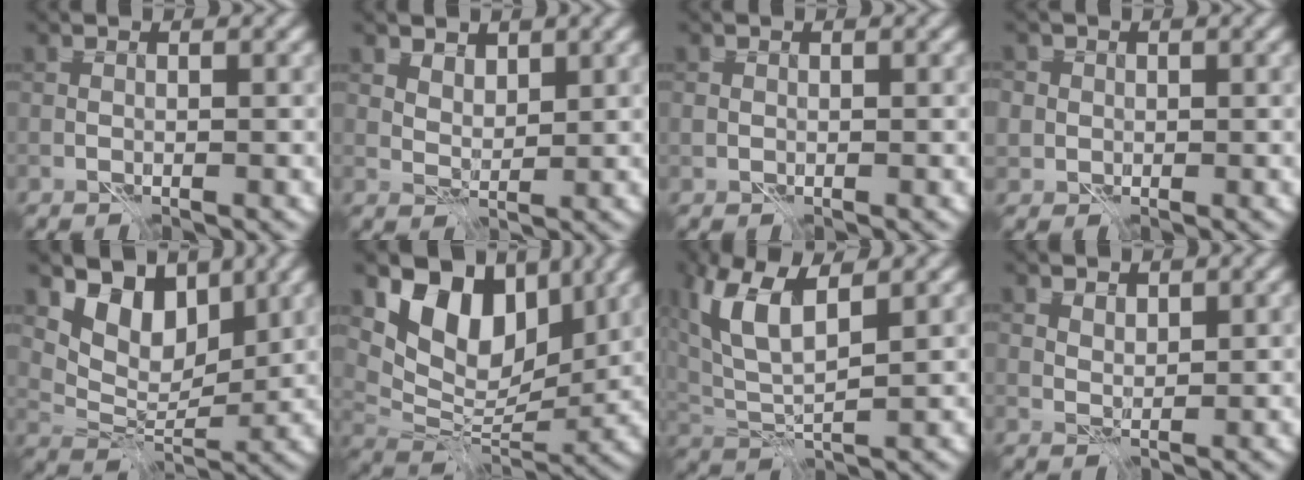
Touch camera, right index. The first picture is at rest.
{"total": 2.8, "force": [2.0, 1.6, 1.2], "torque": [-0.030, -0.011, 0.050]}
{"total": 0.5, "force": [0.1, 0.5, 0.1], "torque": [0.001, -0.001, 0.003]}
{"total": 2.6, "force": [0.8, 2.3, 0.8], "torque": [-0.010, 0.009, 0.011]}
{"total": 6.0, "force": [3.7, 3.5, 3.2], "torque": [-0.058, -0.010, 0.060]}
{"total": 9.3, "force": [4.5, 5.9, 5.6], "torque": [-0.092, -0.013, 0.082]}
{"total": 7.3, "force": [3.3, 2.8, 5.8], "torque": [-0.137, 0.008, 0.063]}
{"total": 1.8, "force": [1.3, 1.0, 0.7], "torque": [-0.016, -0.010, 0.032]}